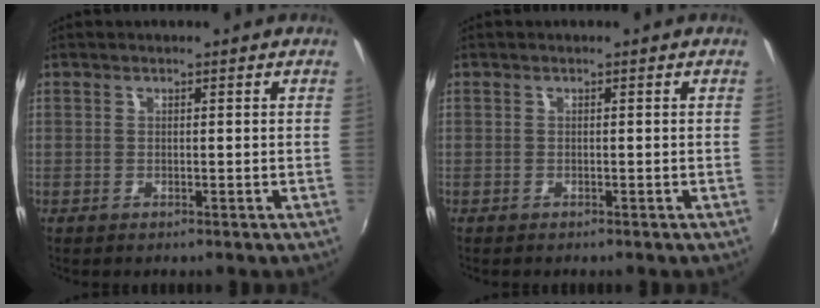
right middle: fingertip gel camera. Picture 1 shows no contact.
{"total": 0.0}